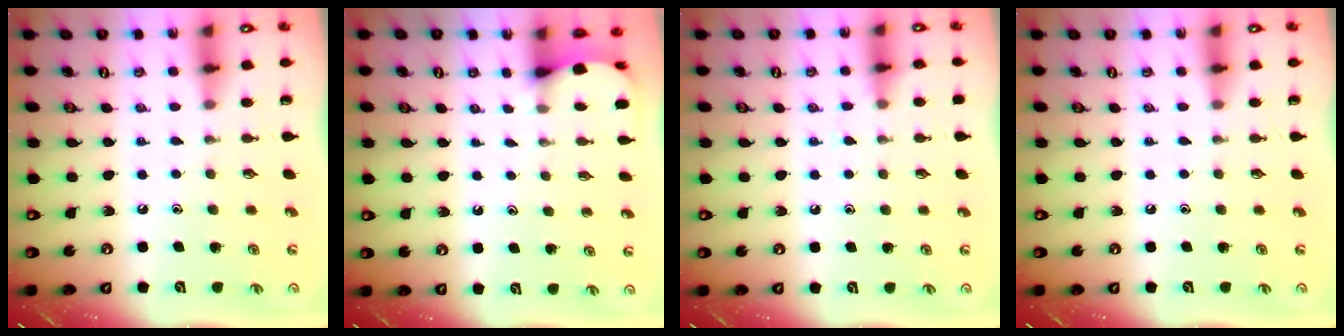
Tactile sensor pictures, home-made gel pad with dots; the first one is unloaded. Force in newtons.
{"total": 2.4, "press": 2.4, "slide": 0.3}
{"total": 5.5, "press": 5.4, "slide": 0.6}
{"total": 0.0}